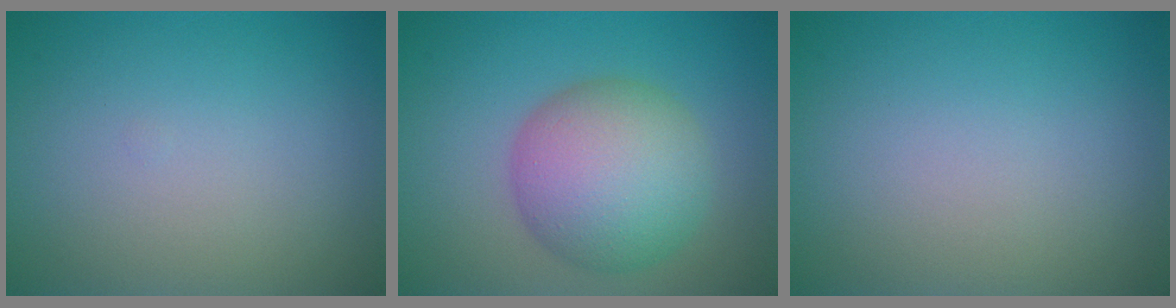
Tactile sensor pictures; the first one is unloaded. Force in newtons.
{"total": 7.9, "press": 7.9, "slide": 0.3}
{"total": 0.0}